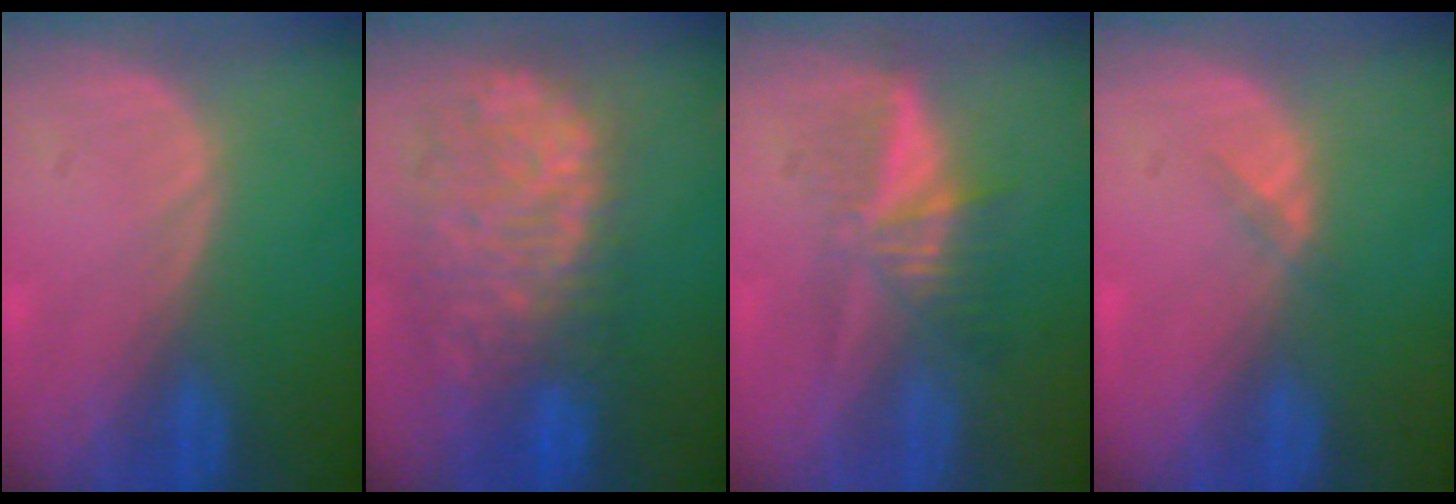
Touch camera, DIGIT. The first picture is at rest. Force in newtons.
{"total": 12.2, "press": 10.1, "slide": 6.9}
{"total": 5.2, "press": 5.1, "slide": 0.9}
{"total": 1.3, "press": 0.9, "slide": 0.9}